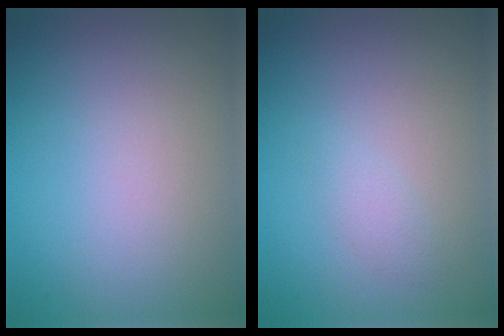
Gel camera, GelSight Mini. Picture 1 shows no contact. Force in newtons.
{"total": 1.0, "press": 1.0, "slide": 0.1}